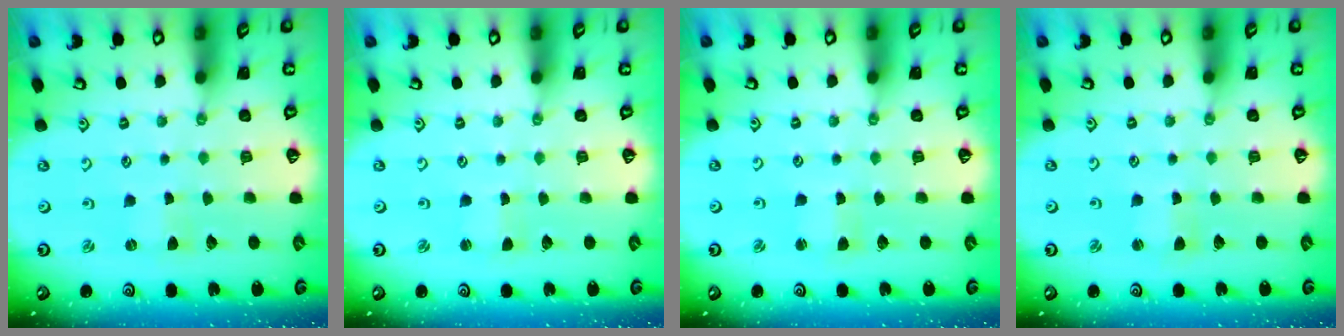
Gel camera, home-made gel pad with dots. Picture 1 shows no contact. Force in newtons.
{"total": 0.0}
{"total": 1.5, "press": 1.5, "slide": 0.3}
{"total": 1.2, "press": 1.1, "slide": 0.2}